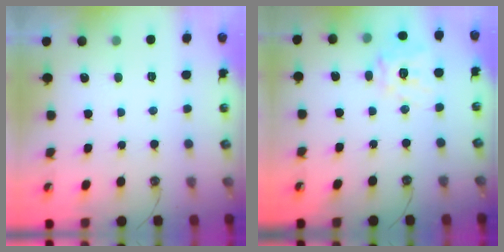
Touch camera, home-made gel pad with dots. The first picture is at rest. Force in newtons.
{"total": 12.9, "press": 12.8, "slide": 1.7}